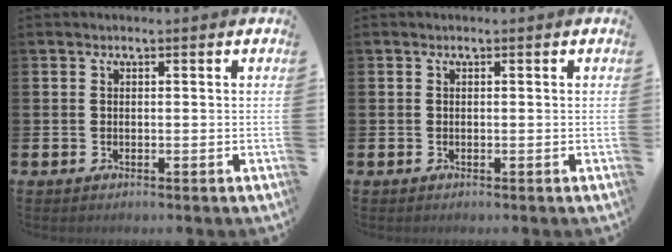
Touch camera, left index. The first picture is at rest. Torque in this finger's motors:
{"motor_torque": [0.02, 0.00, 0.00, 0.00]}